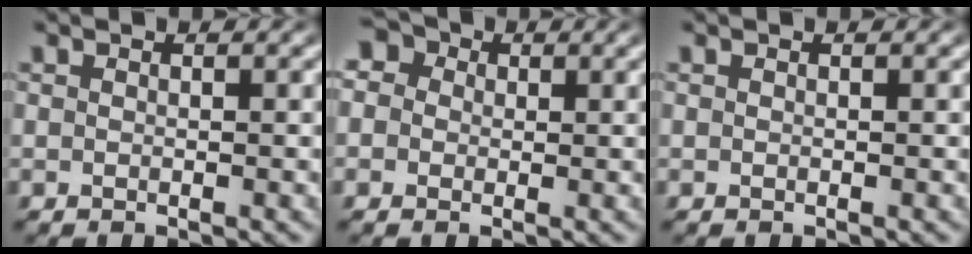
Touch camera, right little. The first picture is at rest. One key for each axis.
{"total": 7.0, "fx": 2.1, "fy": 6.0, "fz": 3.0, "tx": -0.060, "ty": 0.013, "tz": 0.012}
{"total": 0.0}